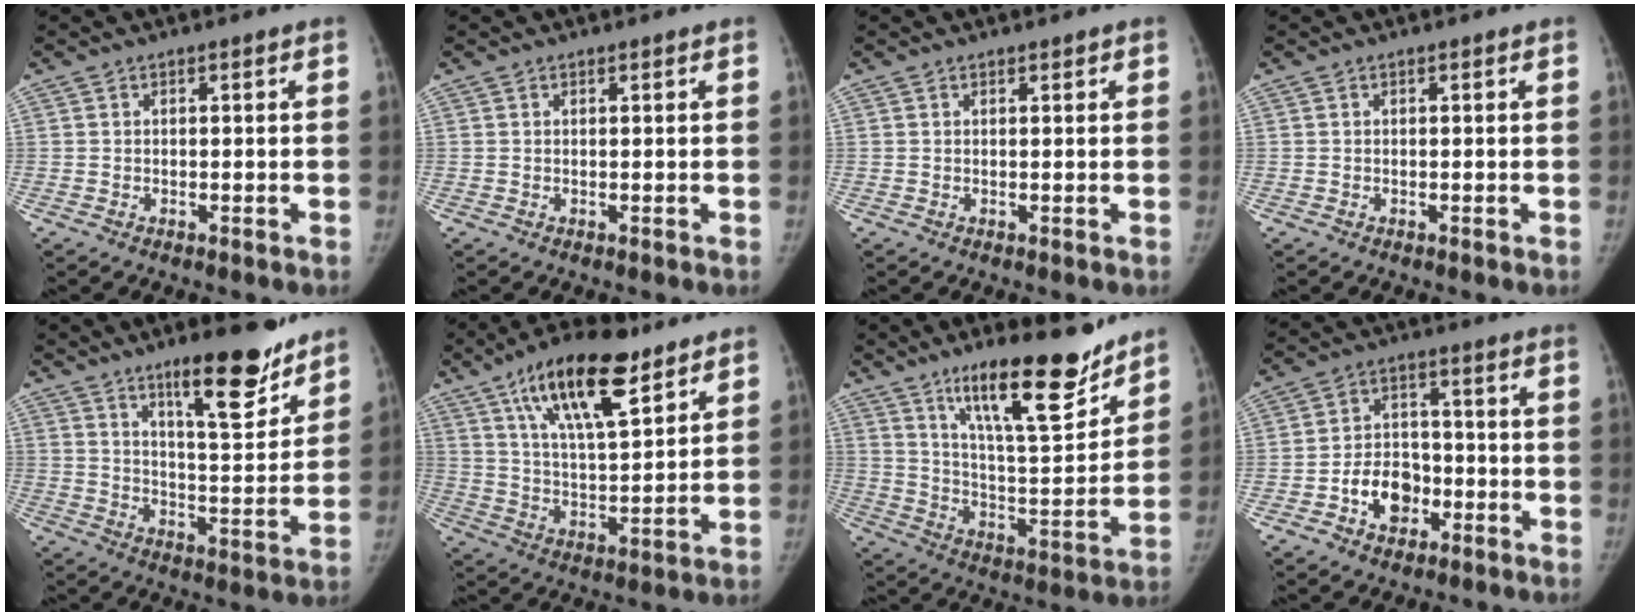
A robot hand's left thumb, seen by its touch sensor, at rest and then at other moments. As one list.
[{"total": 0.0}, {"total": 0.7, "force": [0.6, 0.3, 0.4], "torque": [-0.002, -0.002, 0.007]}, {"total": 0.0}, {"total": 14.9, "force": [10.5, 3.9, 9.9], "torque": [-0.113, -0.078, 0.166]}, {"total": 18.6, "force": [10.8, 6.9, 13.5], "torque": [-0.201, -0.043, 0.187]}, {"total": 19.4, "force": [13.7, 4.9, 12.9], "torque": [-0.167, -0.091, 0.228]}, {"total": 8.9, "force": [-3.4, 6.6, 4.9], "torque": [-0.046, 0.030, -0.059]}]